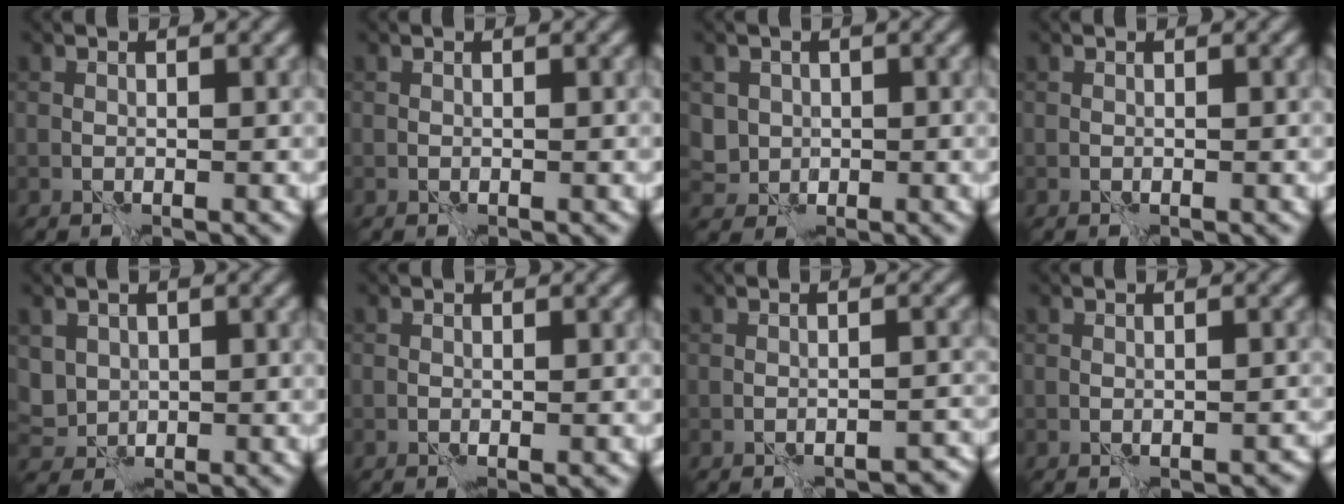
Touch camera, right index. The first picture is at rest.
{"total": 0.0}
{"total": 2.6, "force": [0.4, 2.5, 0.6], "torque": [-0.008, -0.002, 0.021]}
{"total": 0.0}
{"total": 2.2, "force": [0.6, 2.1, 0.7], "torque": [-0.017, -0.005, 0.015]}
{"total": 0.6, "force": [-0.3, 0.1, 0.5], "torque": [-0.007, -0.002, -0.005]}
{"total": 2.7, "force": [-2.4, 0.8, 1.1], "torque": [-0.014, 0.009, -0.028]}
{"total": 1.2, "force": [-0.8, 0.6, 0.7], "torque": [-0.010, -0.004, -0.009]}